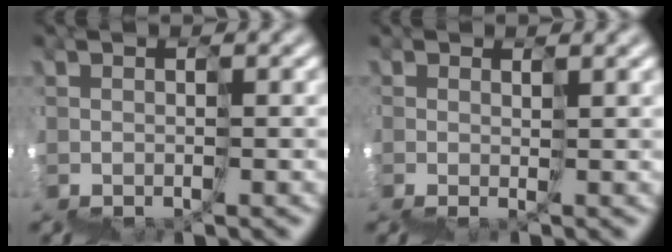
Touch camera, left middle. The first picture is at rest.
{"total": 1.5, "force": [0.7, 0.3, 1.3], "torque": [-0.009, 0.000, 0.016]}